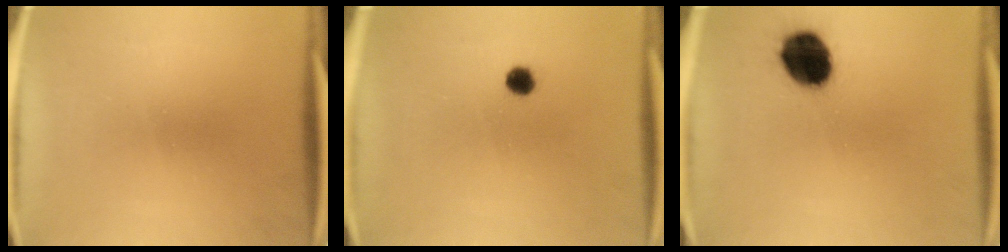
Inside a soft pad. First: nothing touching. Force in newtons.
{"total": 2.3}
{"total": 13.0}